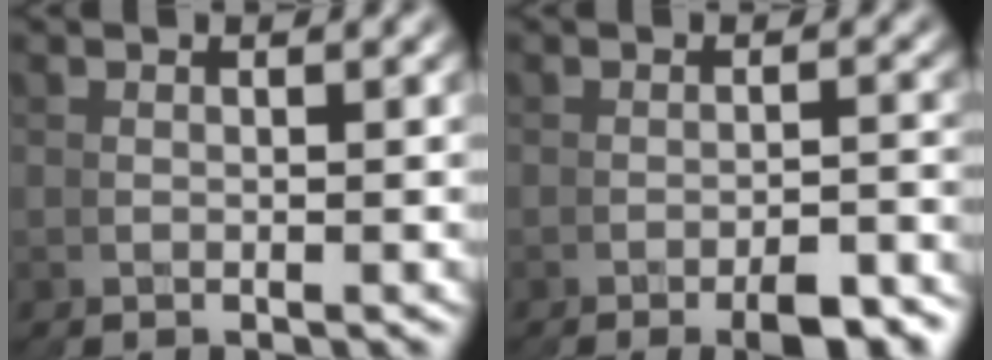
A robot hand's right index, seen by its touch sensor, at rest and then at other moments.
{"total": 2.8, "force": [-2.6, -0.5, 1.0], "torque": [-0.006, 0.008, -0.044]}